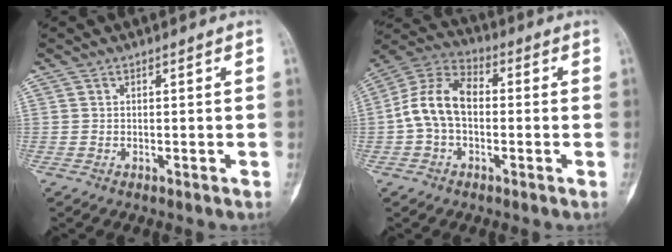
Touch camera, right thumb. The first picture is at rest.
{"total": 11.2, "force": [-0.6, 7.4, 8.5], "torque": [-0.157, 0.037, -0.023]}